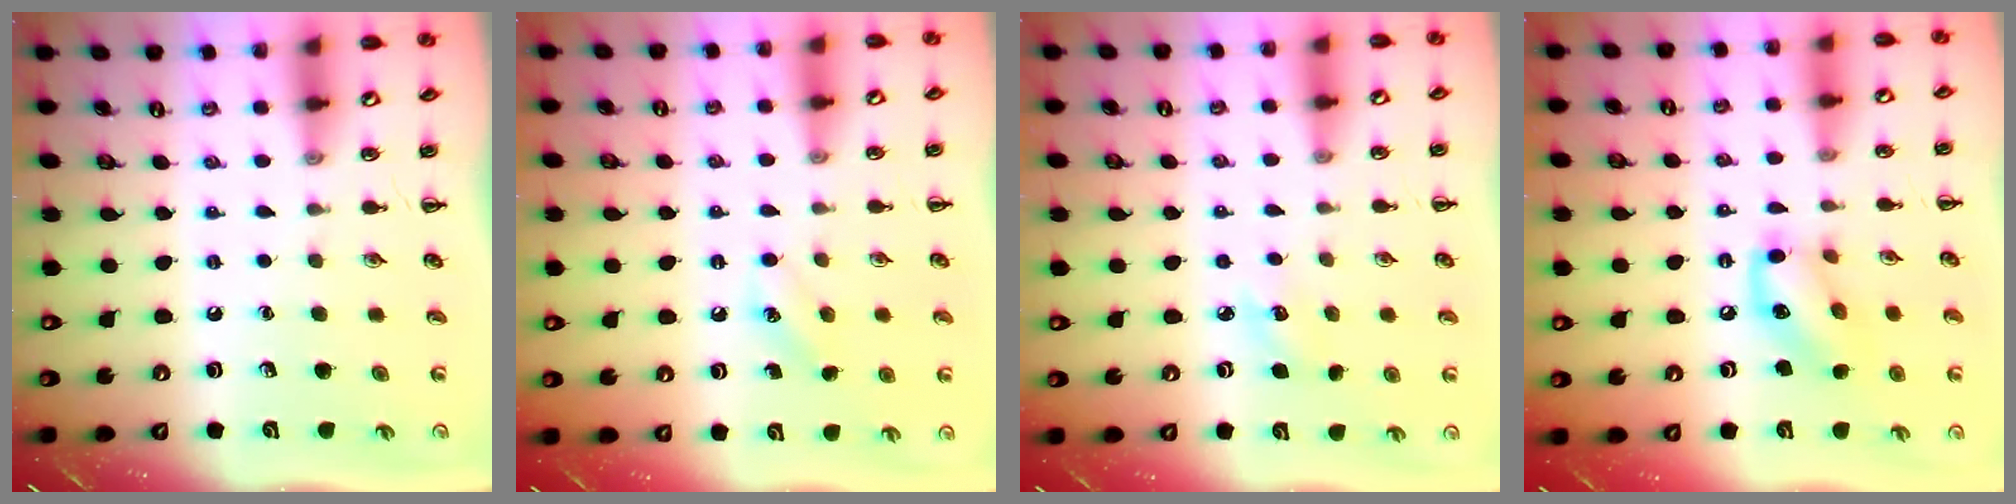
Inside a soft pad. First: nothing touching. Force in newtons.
{"total": 7.0, "press": 6.8, "slide": 1.8}
{"total": 4.0, "press": 3.8, "slide": 1.2}
{"total": 11.9, "press": 11.9, "slide": 0.5}